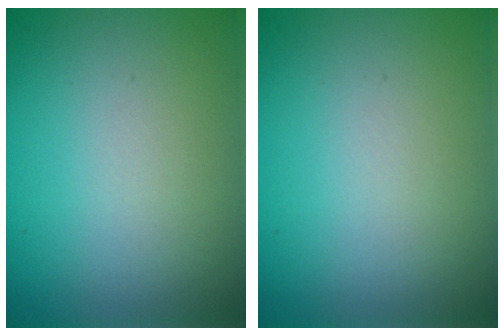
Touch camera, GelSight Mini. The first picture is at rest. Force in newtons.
{"total": 0.0}